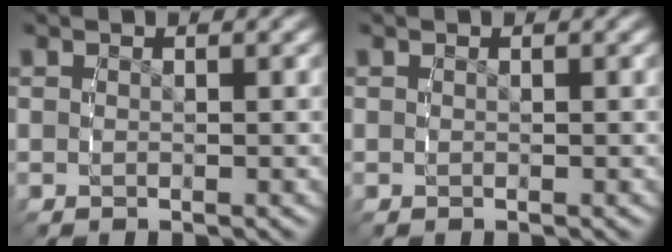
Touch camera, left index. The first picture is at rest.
{"total": 0.0}